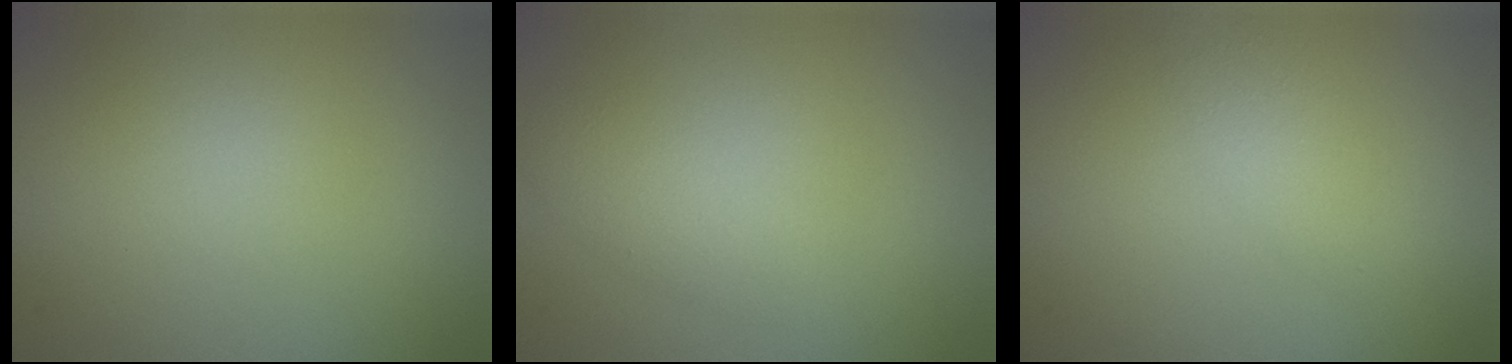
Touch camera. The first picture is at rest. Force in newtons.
{"total": 1.9, "press": 1.9, "slide": 0.1}
{"total": 2.2, "press": 2.2, "slide": 0.2}